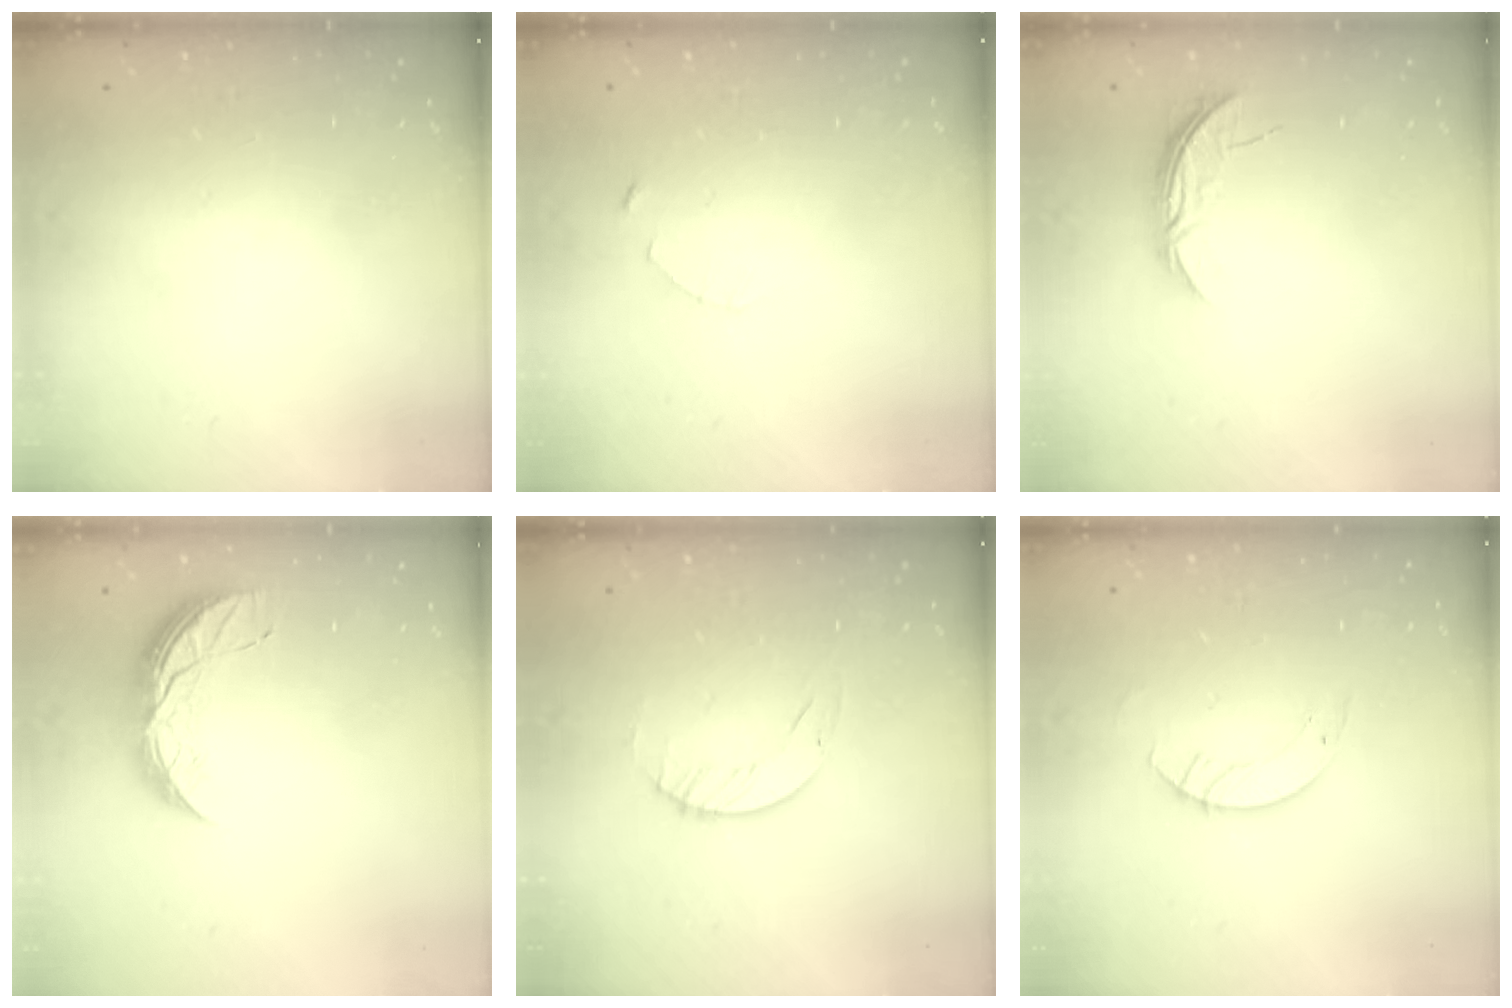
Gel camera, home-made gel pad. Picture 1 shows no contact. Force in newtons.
{"total": 1.2, "press": 1.1, "slide": 0.2}
{"total": 5.4, "press": 5.4, "slide": 0.6}
{"total": 8.1, "press": 8.0, "slide": 0.5}
{"total": 1.9, "press": 1.9, "slide": 0.2}
{"total": 3.5, "press": 3.5, "slide": 0.3}